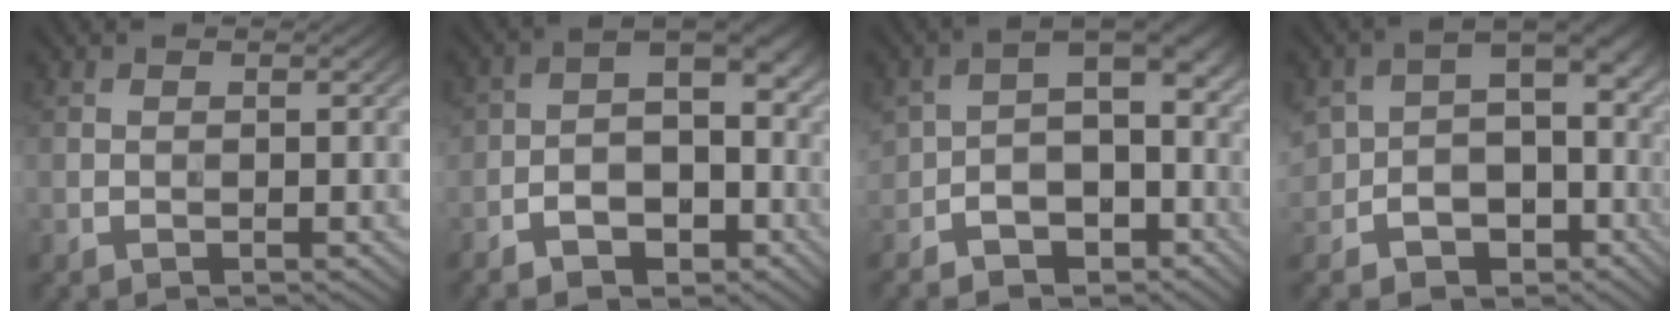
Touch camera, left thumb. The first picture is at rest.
{"total": 8.0, "force": [-4.2, 4.9, 4.8], "torque": [-0.073, -0.013, -0.073]}
{"total": 8.7, "force": [-5.0, 5.6, 4.4], "torque": [-0.079, -0.025, -0.085]}
{"total": 11.2, "force": [-4.1, 8.9, 5.4], "torque": [-0.104, -0.025, -0.066]}